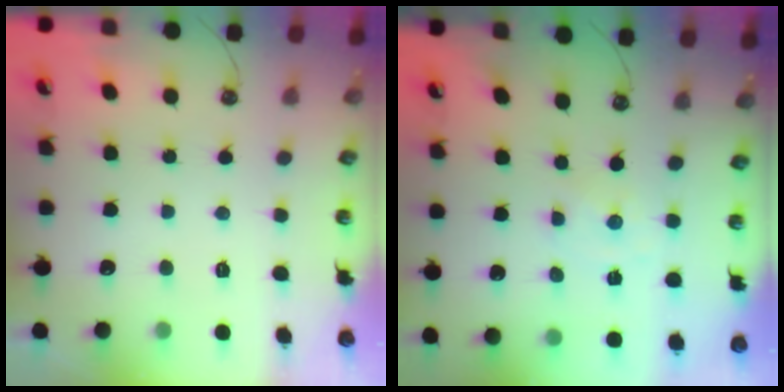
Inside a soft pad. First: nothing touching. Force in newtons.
{"total": 0.0}